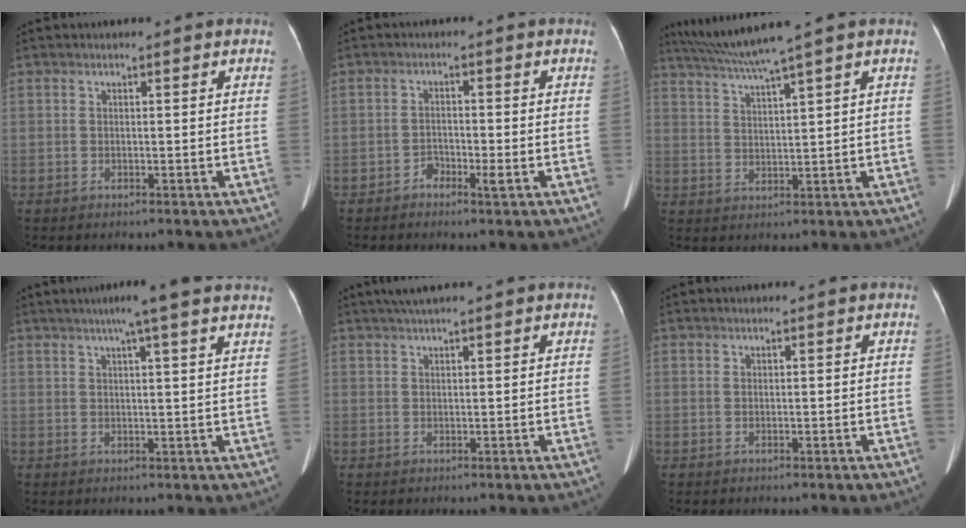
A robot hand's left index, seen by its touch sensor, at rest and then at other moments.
{"total": 2.0, "force": [-1.2, 0.6, 1.4], "torque": [-0.023, 0.002, -0.025]}
{"total": 6.9, "force": [5.6, -2.2, 3.4], "torque": [-0.065, 0.001, 0.106]}
{"total": 10.1, "force": [7.9, -0.3, 6.4], "torque": [-0.093, 0.021, 0.085]}
{"total": 3.5, "force": [2.8, -0.1, 2.0], "torque": [-0.032, 0.026, 0.052]}
{"total": 0.0}